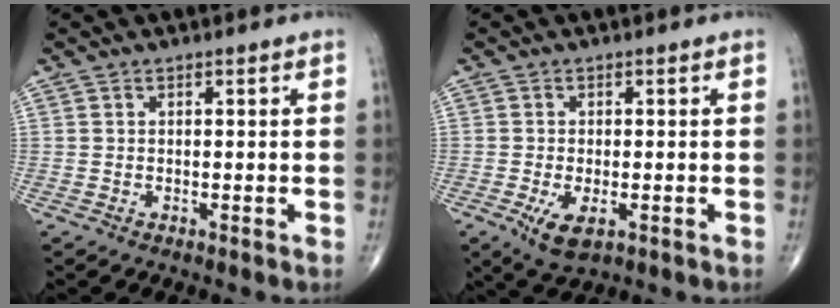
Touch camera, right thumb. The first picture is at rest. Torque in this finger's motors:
{"motor_torque": [-0.14, 0.23, 0.20, 0.16, 0.11]}